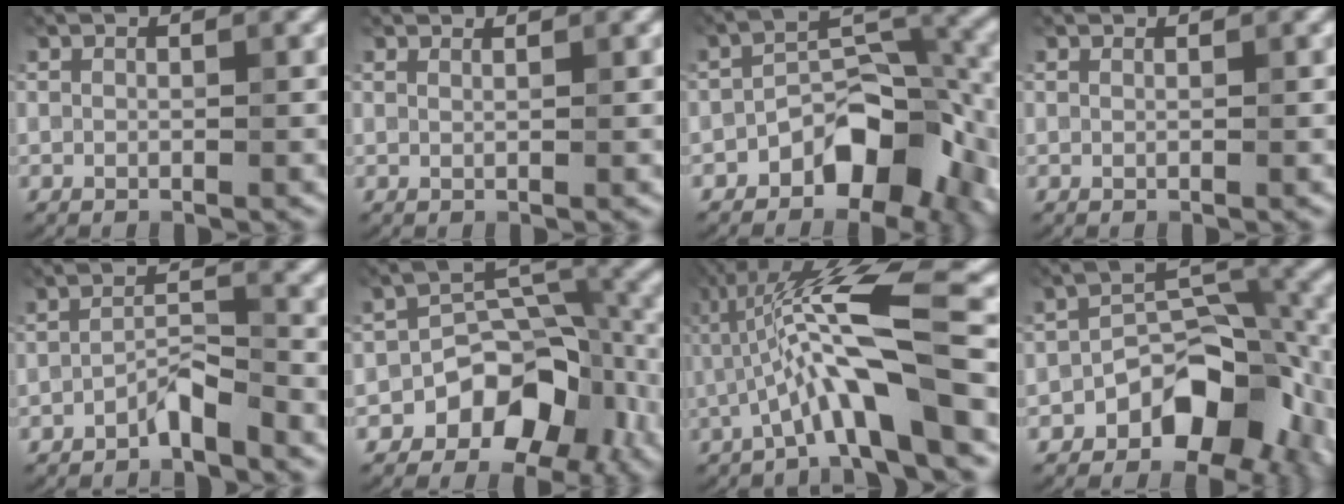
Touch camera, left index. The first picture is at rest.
{"total": 1.5, "force": [1.4, 0.3, 0.4], "torque": [-0.003, -0.006, 0.012]}
{"total": 7.6, "force": [-3.9, 4.2, 4.9], "torque": [-0.052, 0.011, -0.074]}
{"total": 0.7, "force": [0.7, 0.1, 0.1], "torque": [-0.003, -0.007, 0.005]}
{"total": 2.2, "force": [-1.8, 0.4, 1.2], "torque": [-0.023, 0.013, -0.036]}
{"total": 8.1, "force": [-4.3, 5.2, 4.5], "torque": [-0.042, 0.002, -0.078]}
{"total": 9.4, "force": [-0.3, 1.6, 9.2], "torque": [-0.150, 0.007, -0.007]}
{"total": 8.7, "force": [-4.5, 5.1, 5.4], "torque": [-0.050, 0.009, -0.082]}